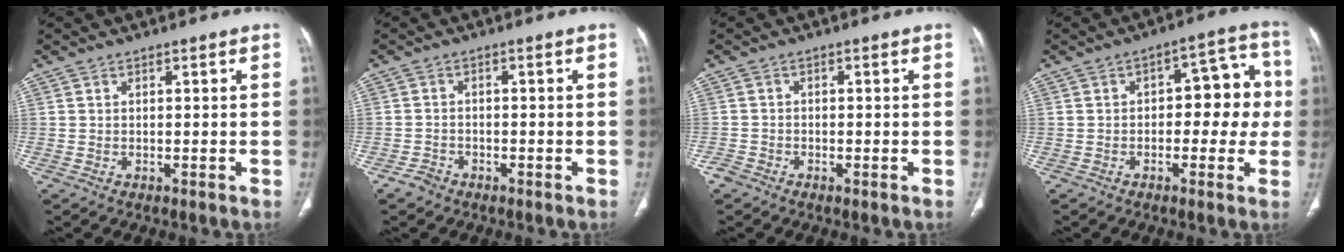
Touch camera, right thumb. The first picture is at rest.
{"total": 2.2, "force": [-1.6, 1.4, 0.4], "torque": [-0.011, 0.009, -0.029]}
{"total": 1.7, "force": [-1.4, 0.9, 0.4], "torque": [-0.005, 0.001, -0.028]}
{"total": 10.6, "force": [-0.2, 5.9, 8.8], "torque": [-0.055, 0.037, -0.011]}